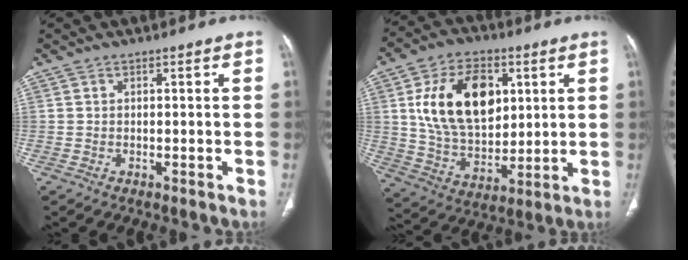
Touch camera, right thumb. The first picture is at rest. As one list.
[{"total": 19.3, "force": [5.2, 12.4, 13.9], "torque": [-0.196, -0.013, 0.102]}]